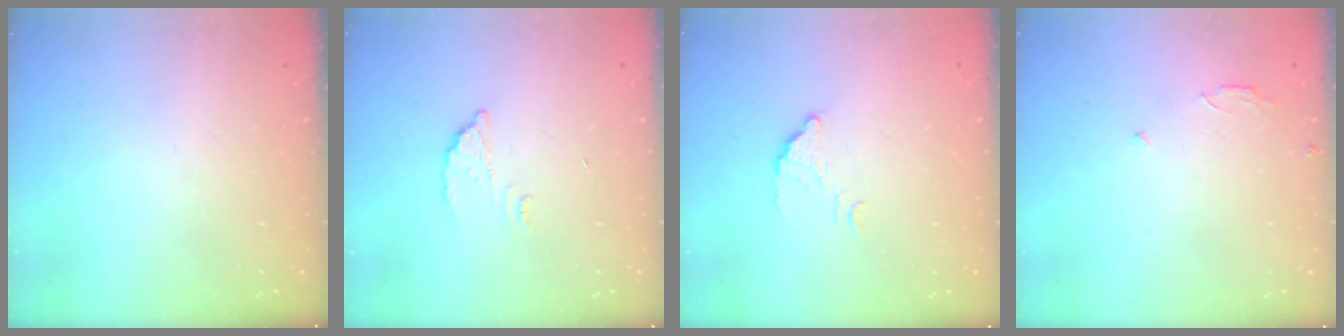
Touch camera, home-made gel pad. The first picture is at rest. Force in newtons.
{"total": 2.8, "press": 2.8, "slide": 0.2}
{"total": 2.9, "press": 2.9, "slide": 0.1}
{"total": 2.5, "press": 2.5, "slide": 0.2}